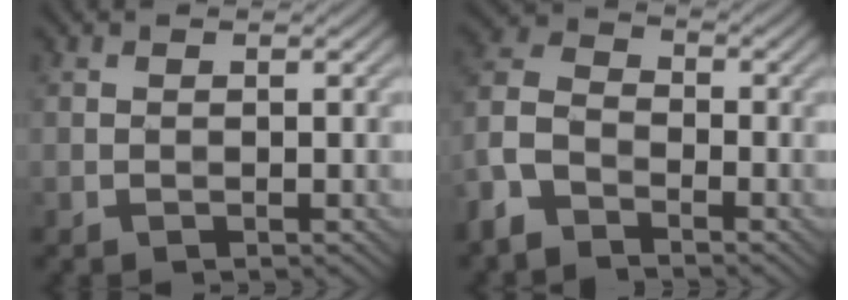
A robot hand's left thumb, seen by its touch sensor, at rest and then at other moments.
{"total": 6.7, "force": [-4.7, 3.4, 3.3], "torque": [-0.087, -0.001, -0.114]}